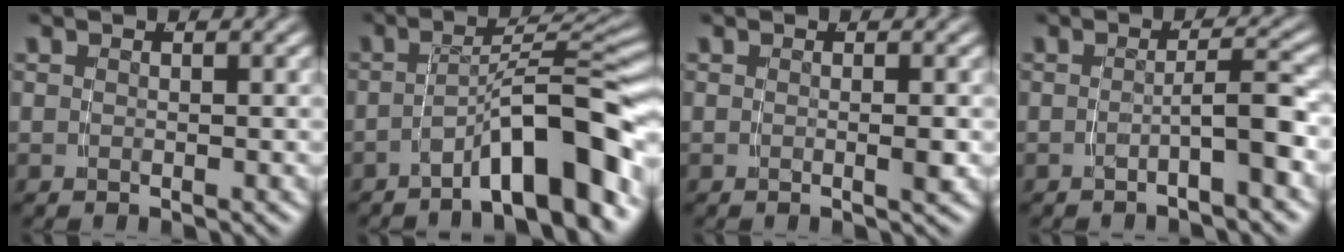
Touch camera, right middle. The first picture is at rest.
{"total": 8.5, "force": [-4.8, 1.7, 6.8], "torque": [-0.087, 0.013, -0.074]}
{"total": 0.9, "force": [-0.2, -0.5, 0.7], "torque": [-0.010, 0.000, -0.004]}
{"total": 3.0, "force": [-2.0, -0.3, 2.2], "torque": [-0.027, 0.004, -0.032]}